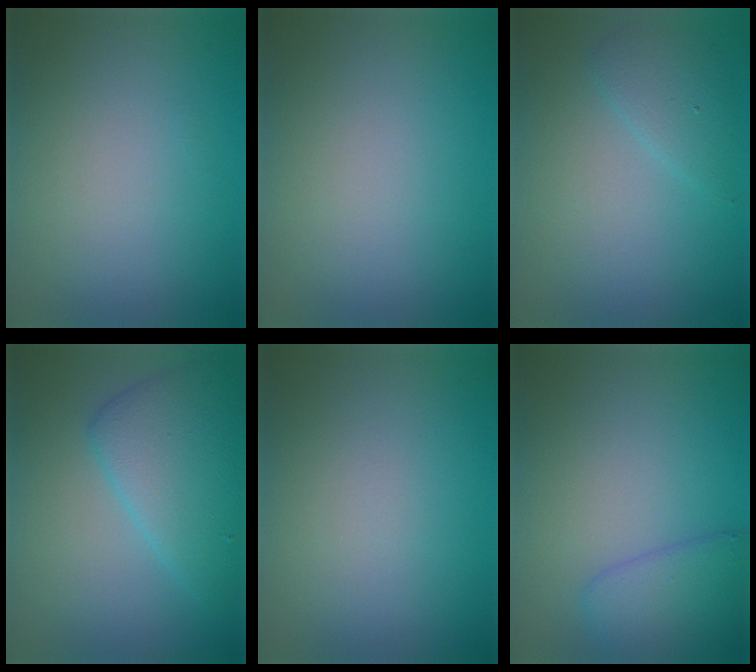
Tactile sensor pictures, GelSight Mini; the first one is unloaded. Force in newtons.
{"total": 0.0}
{"total": 1.9, "press": 1.9, "slide": 0.2}
{"total": 5.4, "press": 5.4, "slide": 0.2}
{"total": 0.0}
{"total": 3.0, "press": 3.0, "slide": 0.3}